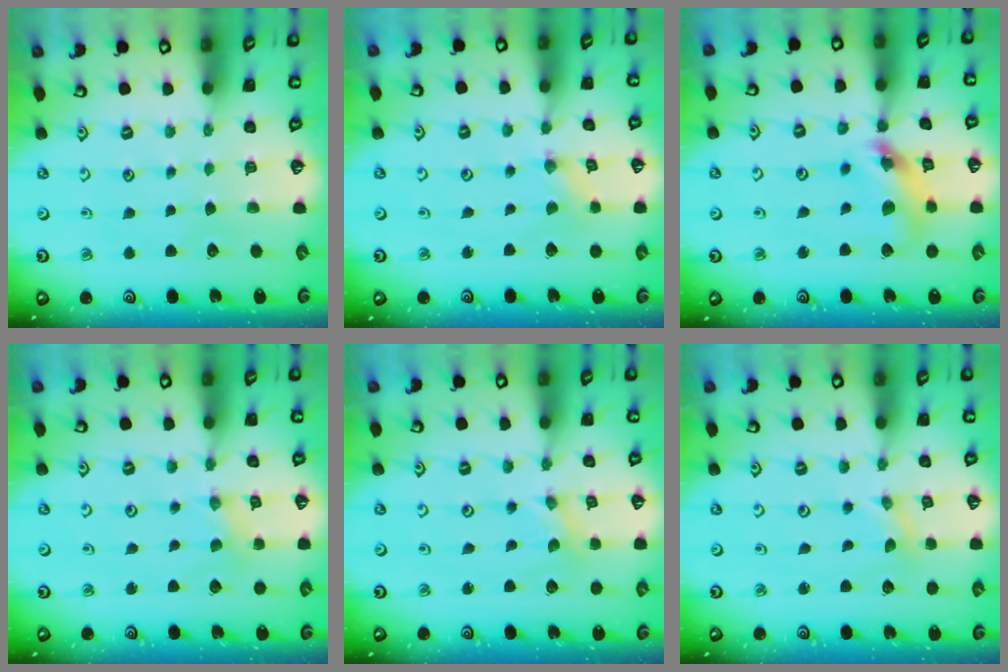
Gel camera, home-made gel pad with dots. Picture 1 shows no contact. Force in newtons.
{"total": 0.8, "press": 0.8, "slide": 0.1}
{"total": 10.7, "press": 10.6, "slide": 1.2}
{"total": 1.5, "press": 1.4, "slide": 0.3}
{"total": 0.0}
{"total": 0.0}